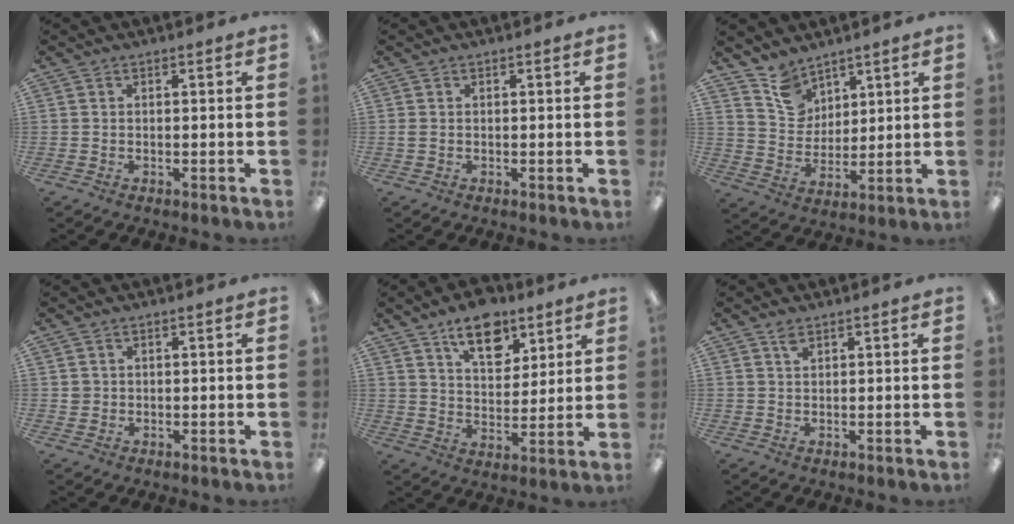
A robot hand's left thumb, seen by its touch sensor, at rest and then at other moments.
{"total": 1.0, "force": [0.1, 0.6, 0.8], "torque": [-0.018, 0.003, 0.001]}
{"total": 9.1, "force": [7.0, 5.7, 1.6], "torque": [-0.044, -0.038, 0.137]}
{"total": 1.4, "force": [0.4, 1.3, 0.2], "torque": [-0.007, 0.004, 0.006]}
{"total": 13.1, "force": [8.8, 7.0, 6.7], "torque": [-0.083, -0.044, 0.153]}
{"total": 1.5, "force": [1.2, 0.6, 0.7], "torque": [-0.018, 0.000, 0.022]}